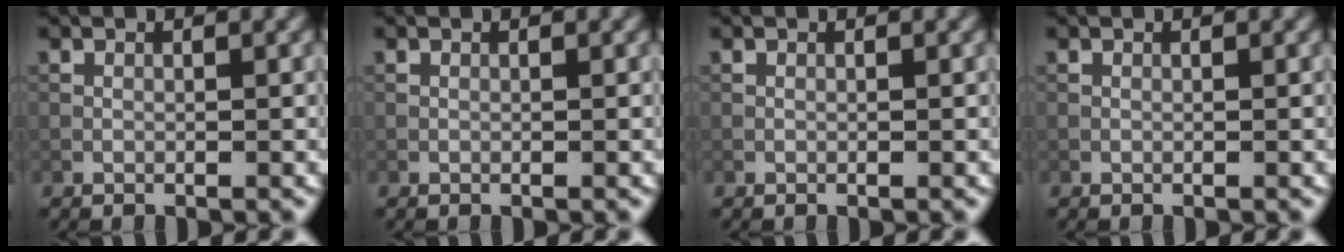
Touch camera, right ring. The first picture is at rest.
{"total": 0.0}
{"total": 0.0}
{"total": 0.0}